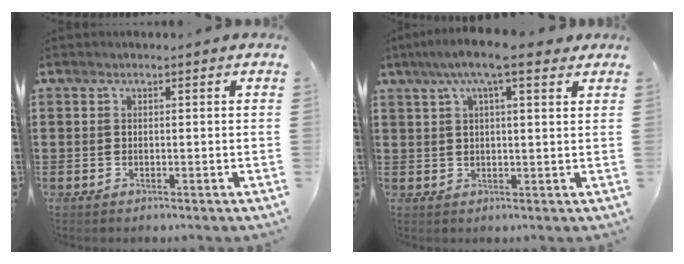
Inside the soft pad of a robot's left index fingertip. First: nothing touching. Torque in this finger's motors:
{"motor_torque": [1.07, -1.07, 0.64, 0.21]}